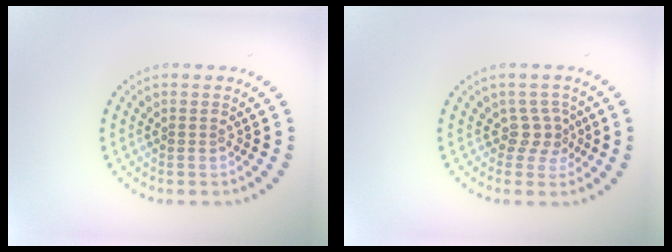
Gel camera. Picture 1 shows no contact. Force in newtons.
{"total": 2.1, "press": 1.5, "slide": 1.5}